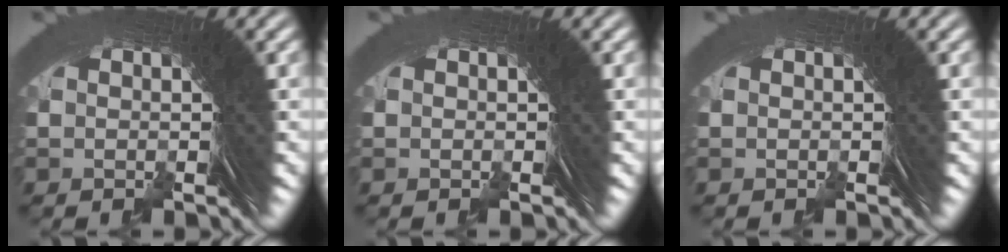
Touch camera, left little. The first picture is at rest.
{"total": 0.0}
{"total": 0.0}